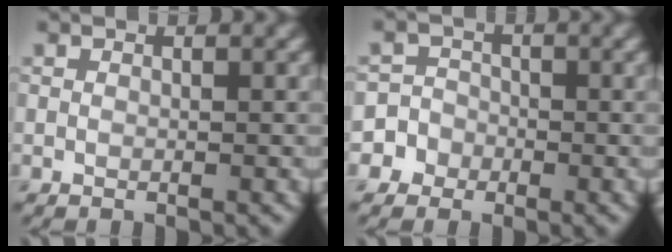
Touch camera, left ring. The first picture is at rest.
{"total": 4.3, "force": [-2.2, 3.7, 0.2], "torque": [0.024, 0.003, -0.052]}